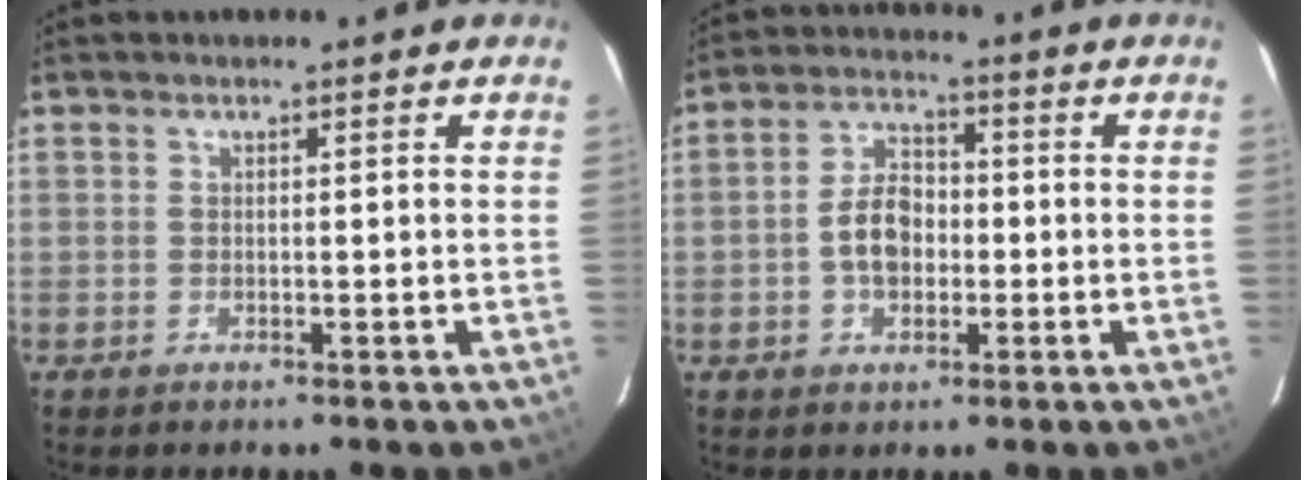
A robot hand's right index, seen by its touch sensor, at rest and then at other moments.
{"total": 7.5, "force": [-1.4, 5.1, 5.4], "torque": [-0.103, 0.019, -0.019]}